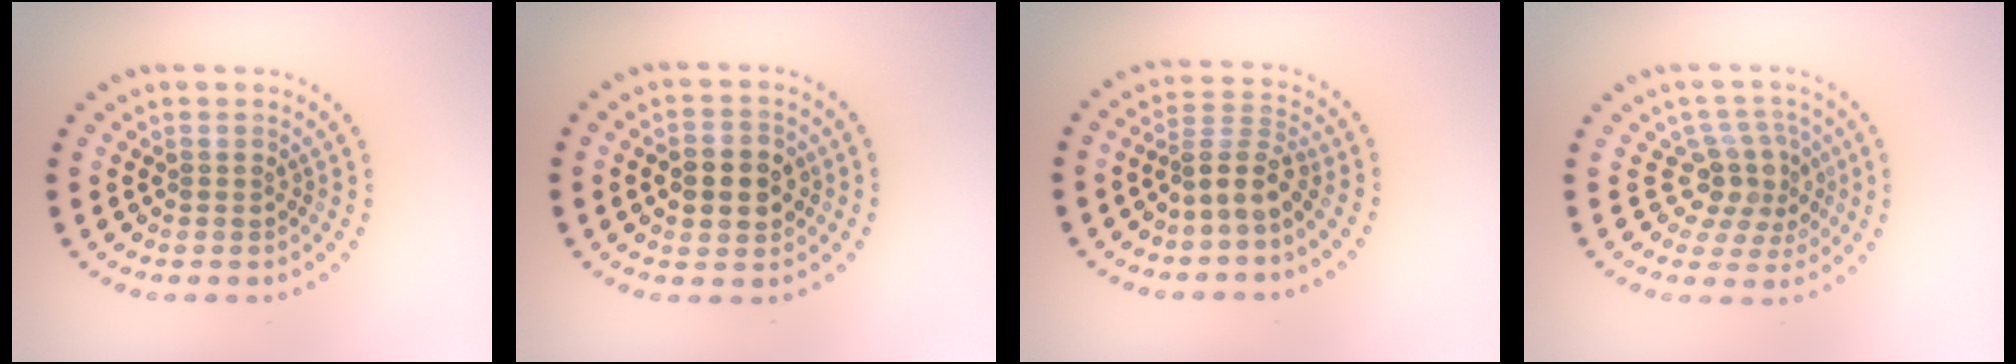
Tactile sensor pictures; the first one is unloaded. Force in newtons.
{"total": 3.8, "press": 3.8, "slide": 0.3}
{"total": 3.0, "press": 2.3, "slide": 1.9}
{"total": 3.8, "press": 2.8, "slide": 2.6}